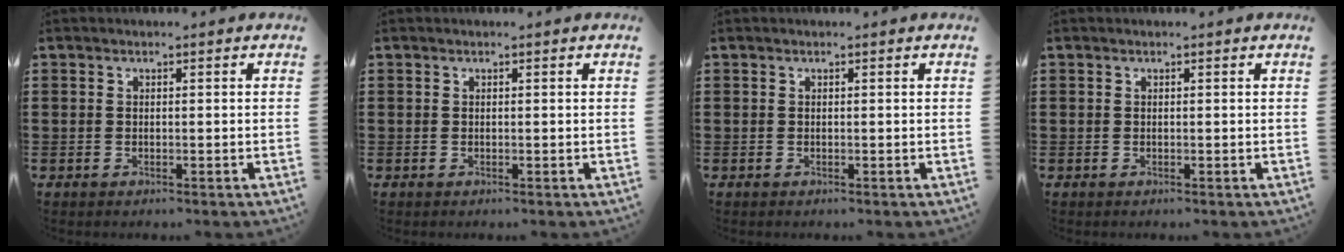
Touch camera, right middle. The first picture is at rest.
{"total": 0.0}
{"total": 0.0}
{"total": 0.0}